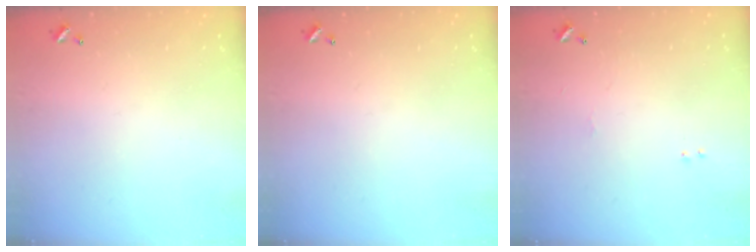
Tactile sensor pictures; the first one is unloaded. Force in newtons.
{"total": 0.0}
{"total": 1.8, "press": 1.8, "slide": 0.6}